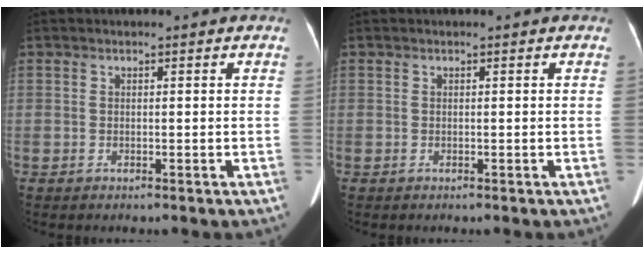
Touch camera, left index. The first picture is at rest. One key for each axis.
{"total": 0.0}